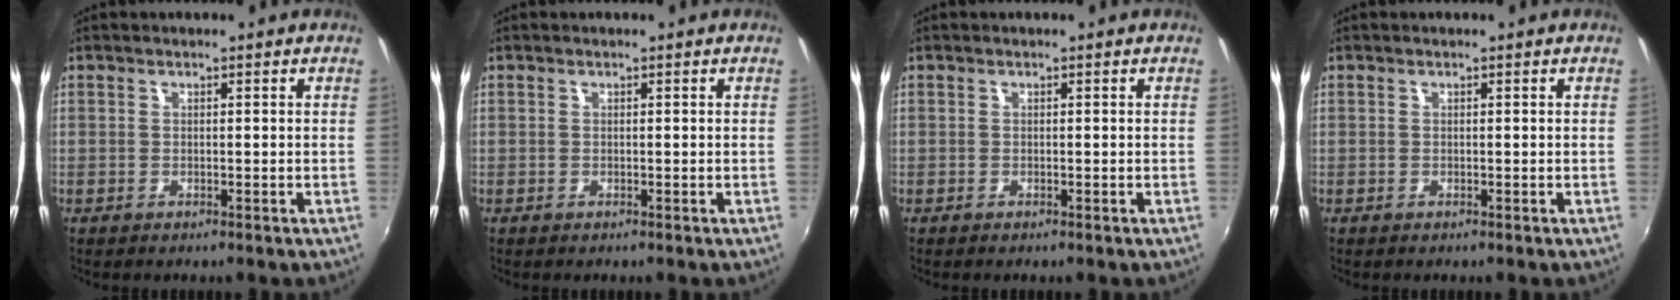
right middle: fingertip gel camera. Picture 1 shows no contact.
{"total": 0.0}
{"total": 0.0}
{"total": 0.0}